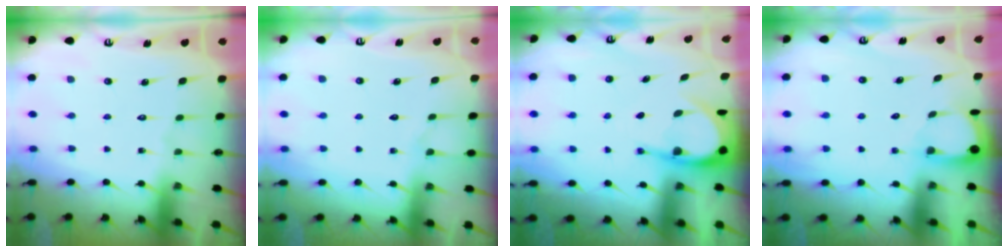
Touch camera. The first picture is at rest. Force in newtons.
{"total": 3.4, "press": 3.4, "slide": 0.6}
{"total": 6.4, "press": 6.4, "slide": 0.5}
{"total": 2.8, "press": 2.8, "slide": 0.3}